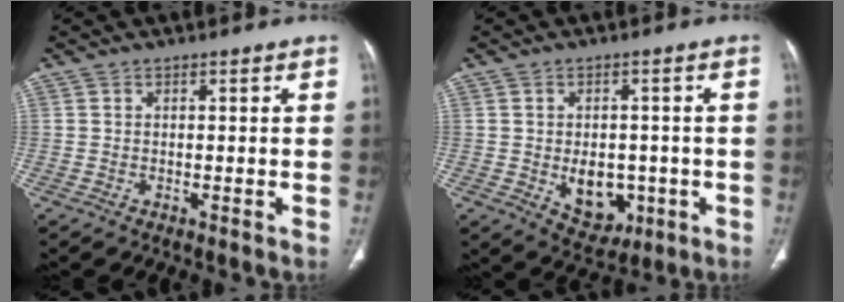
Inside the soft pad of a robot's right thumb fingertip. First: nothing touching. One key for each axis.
{"total": 8.3, "fx": -1.7, "fy": 6.0, "fz": 5.6, "tx": -0.049, "ty": 0.002, "tz": -0.005}